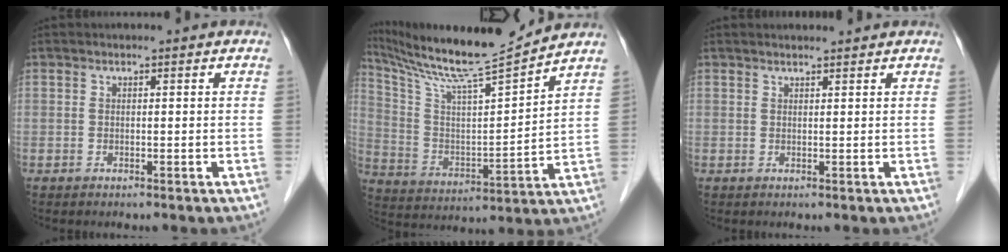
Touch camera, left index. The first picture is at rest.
{"total": 15.7, "force": [14.4, -1.4, 6.2], "torque": [-0.130, -0.015, 0.253]}
{"total": 2.0, "force": [1.9, 0.1, 0.6], "torque": [-0.008, 0.011, 0.029]}